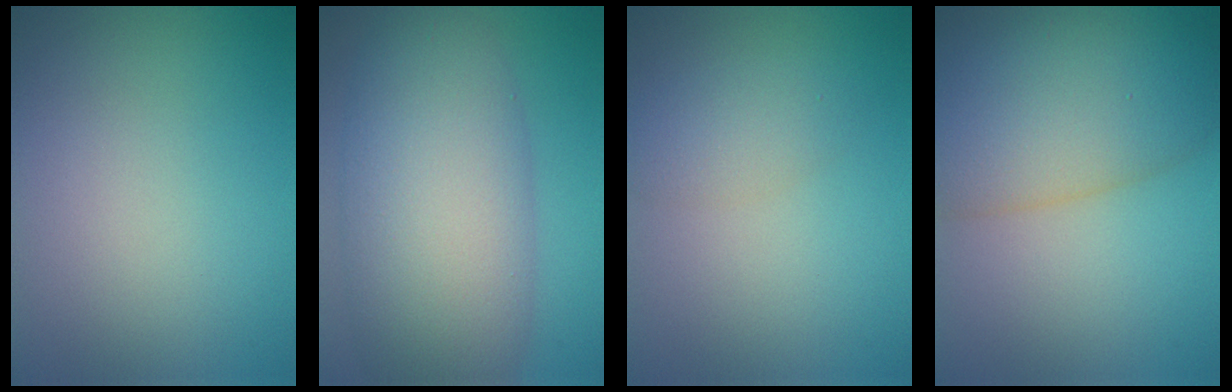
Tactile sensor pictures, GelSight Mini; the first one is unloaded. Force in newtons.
{"total": 10.9, "press": 10.9, "slide": 0.3}
{"total": 2.1, "press": 2.1, "slide": 0.0}
{"total": 10.2, "press": 10.2, "slide": 0.4}